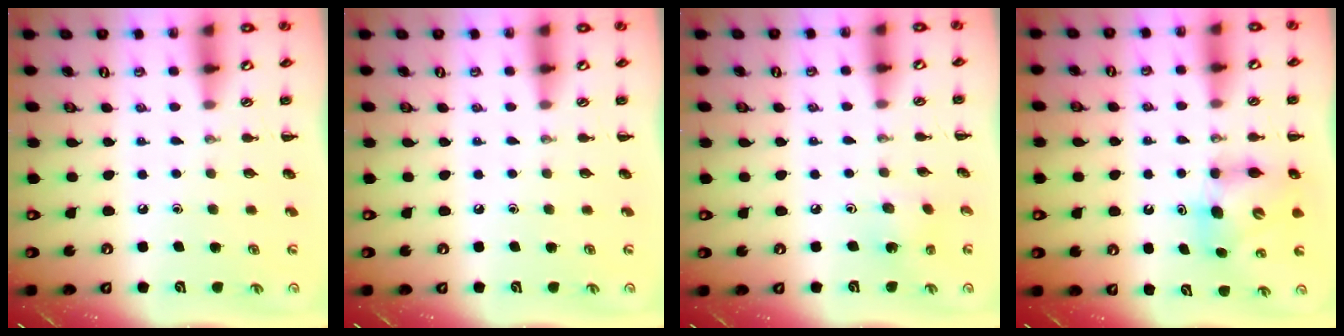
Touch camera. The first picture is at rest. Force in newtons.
{"total": 0.0}
{"total": 2.1, "press": 1.9, "slide": 0.9}
{"total": 6.6, "press": 6.4, "slide": 1.4}